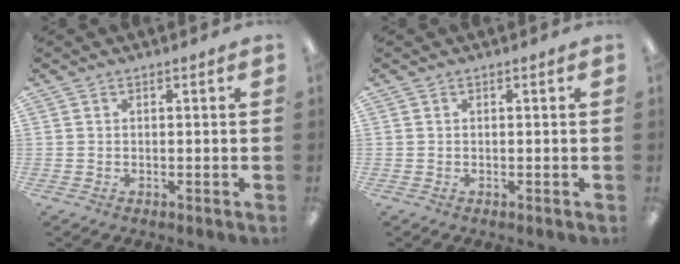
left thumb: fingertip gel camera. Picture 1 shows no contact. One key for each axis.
{"total": 0.0}